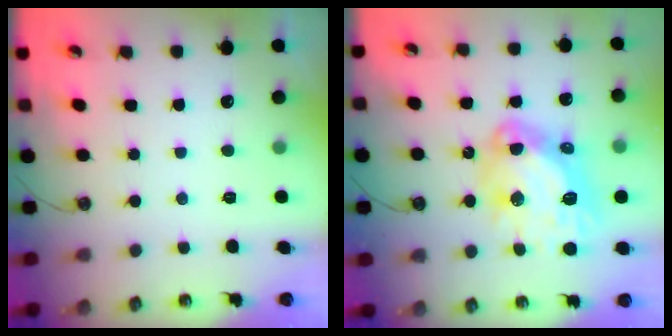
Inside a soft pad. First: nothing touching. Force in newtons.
{"total": 18.0, "press": 17.8, "slide": 2.2}